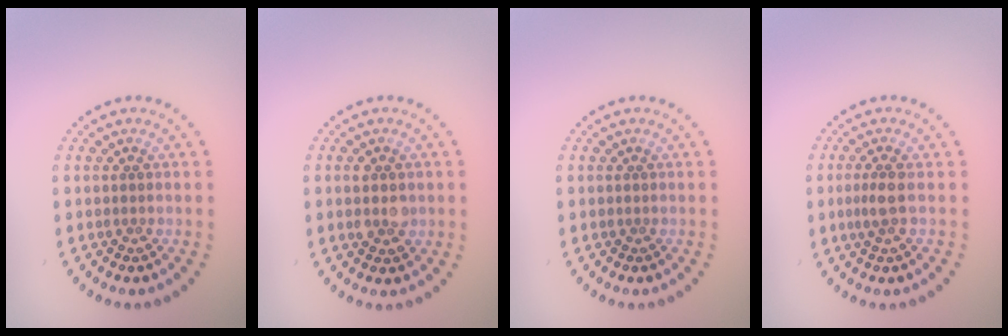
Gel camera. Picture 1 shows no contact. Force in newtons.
{"total": 2.1, "press": 2.1, "slide": 0.2}
{"total": 0.0}
{"total": 1.8, "press": 1.5, "slide": 1.1}